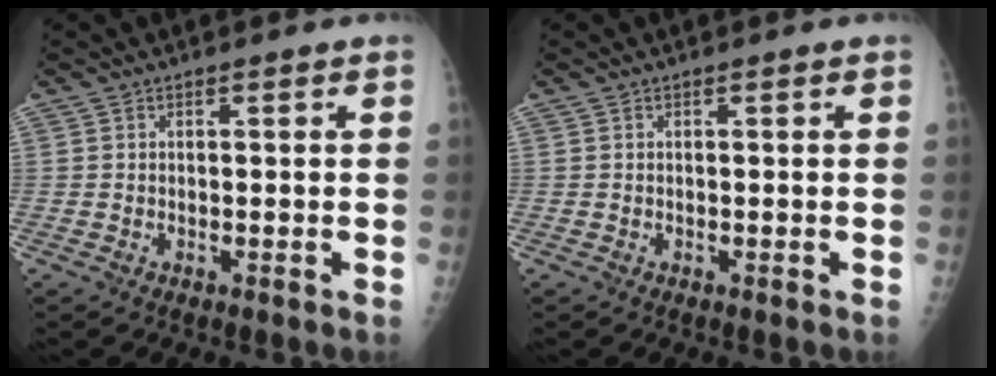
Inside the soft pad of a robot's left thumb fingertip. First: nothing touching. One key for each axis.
{"total": 0.0}